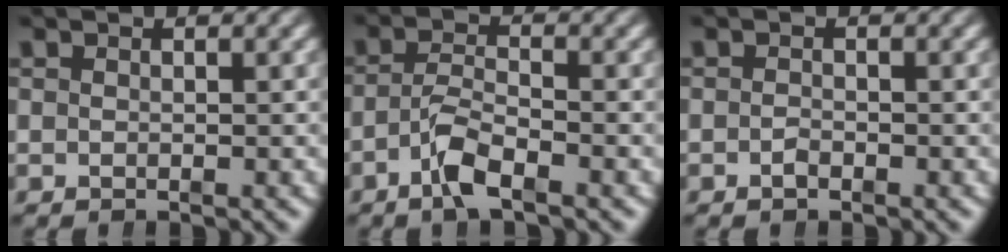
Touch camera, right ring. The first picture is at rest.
{"total": 3.2, "force": [-2.0, 0.9, 2.3], "torque": [-0.043, -0.008, -0.035]}
{"total": 0.8, "force": [-0.8, 0.2, 0.3], "torque": [-0.008, -0.004, -0.014]}